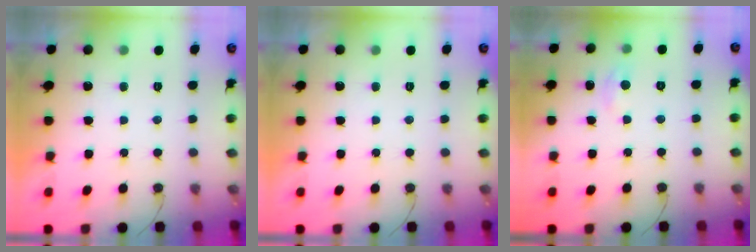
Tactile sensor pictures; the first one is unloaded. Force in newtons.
{"total": 0.0}
{"total": 2.3, "press": 2.3, "slide": 0.3}